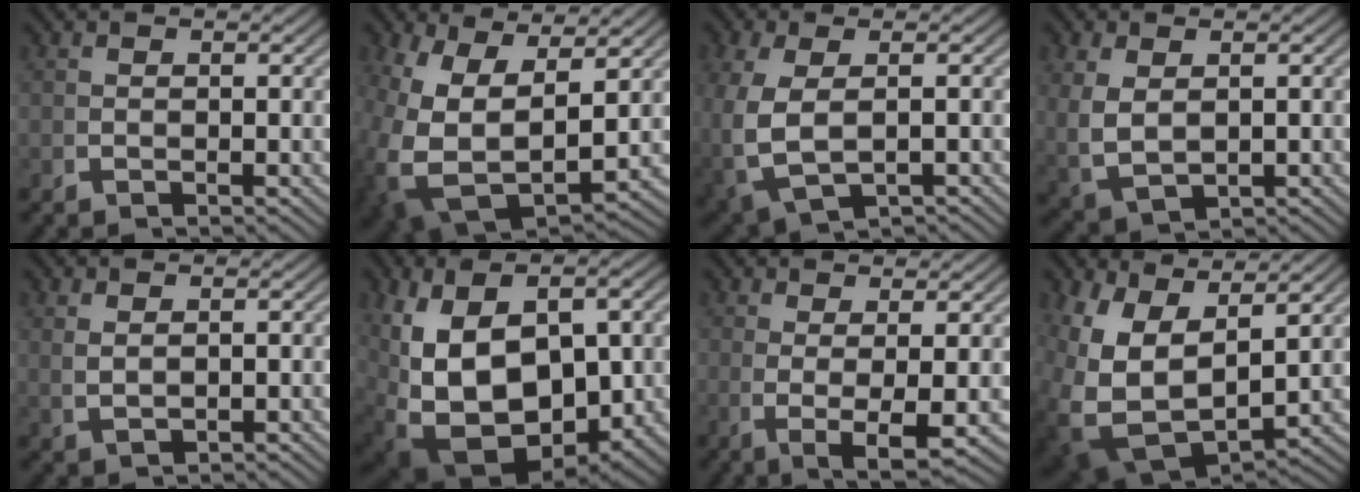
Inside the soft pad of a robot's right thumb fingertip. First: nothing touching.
{"total": 12.6, "force": [-2.6, 8.5, 8.9], "torque": [-0.229, -0.074, -0.004]}
{"total": 4.9, "force": [-1.2, 2.9, 3.8], "torque": [-0.104, -0.023, 0.008]}
{"total": 4.4, "force": [0.3, 3.0, 3.2], "torque": [-0.086, -0.022, 0.031]}
{"total": 1.4, "force": [0.9, 0.2, 1.0], "torque": [-0.022, 0.001, 0.029]}
{"total": 15.0, "force": [-2.1, 9.5, 11.5], "torque": [-0.262, -0.067, 0.008]}
{"total": 5.2, "force": [-0.6, 1.4, 4.9], "torque": [-0.101, -0.021, 0.006]}
{"total": 11.5, "force": [-1.8, 7.9, 8.1], "torque": [-0.221, -0.074, 0.004]}